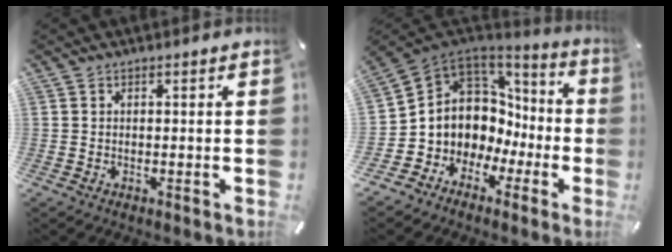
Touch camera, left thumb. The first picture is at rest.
{"total": 8.2, "force": [1.4, 7.9, 1.4], "torque": [-0.043, -0.045, 0.041]}